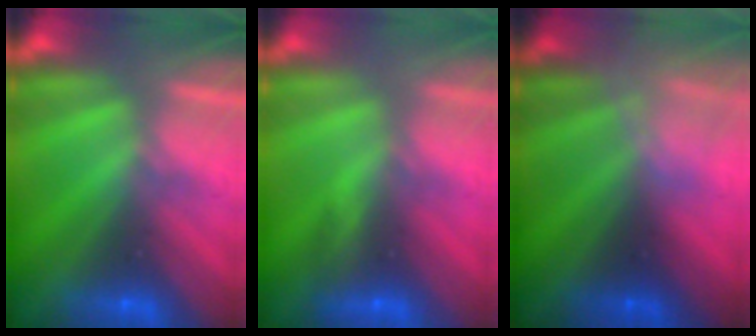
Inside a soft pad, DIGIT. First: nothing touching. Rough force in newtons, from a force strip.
{"total": 3.1}
{"total": 2.3}